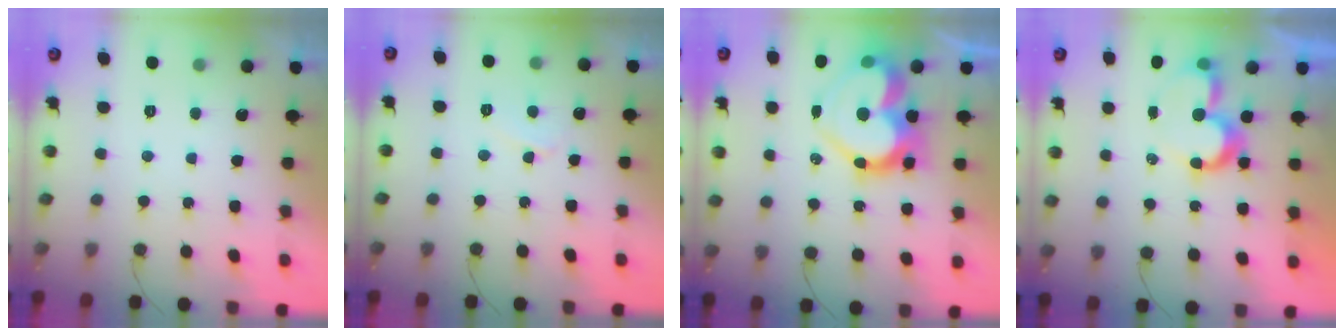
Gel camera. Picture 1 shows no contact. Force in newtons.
{"total": 3.9, "press": 3.8, "slide": 0.5}
{"total": 20.6, "press": 20.5, "slide": 1.6}
{"total": 8.7, "press": 8.7, "slide": 0.1}